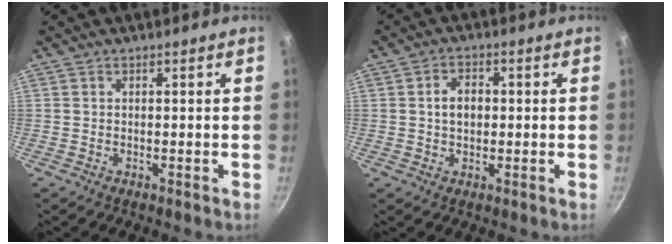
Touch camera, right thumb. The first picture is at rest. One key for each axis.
{"total": 4.5, "fx": 0.3, "fy": 3.2, "fz": 3.2, "tx": -0.038, "ty": 0.011, "tz": 0.003}